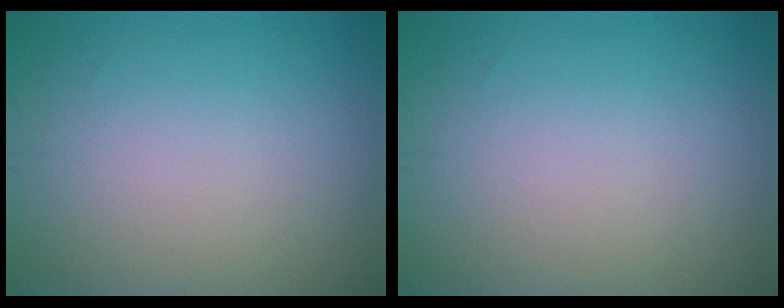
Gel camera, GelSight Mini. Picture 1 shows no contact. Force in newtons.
{"total": 0.0}